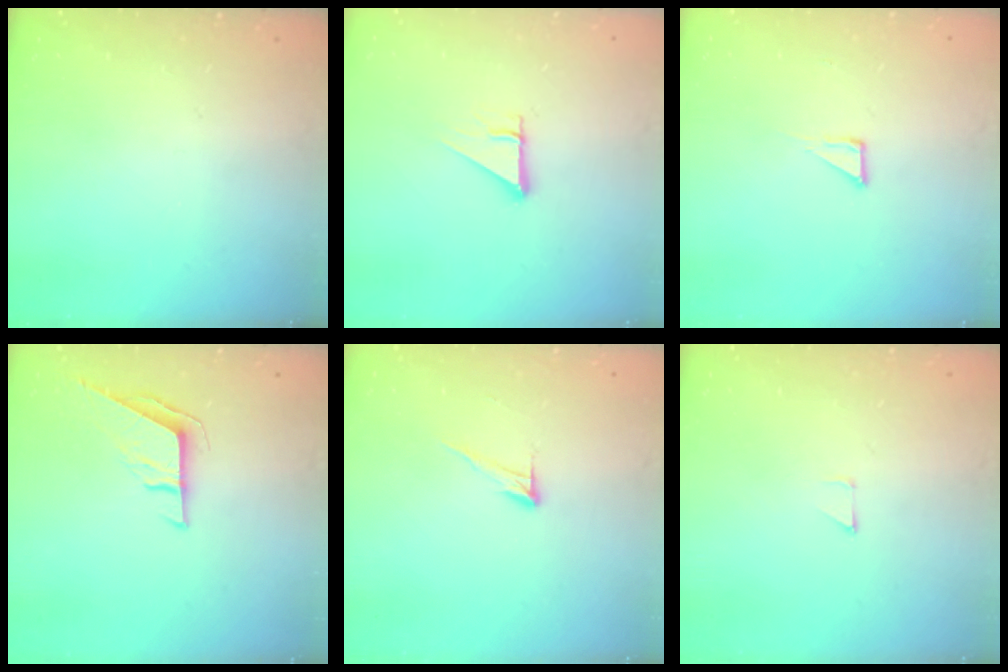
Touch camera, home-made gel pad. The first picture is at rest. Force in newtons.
{"total": 3.8, "press": 3.8, "slide": 0.3}
{"total": 2.7, "press": 2.7, "slide": 0.2}
{"total": 6.0, "press": 5.9, "slide": 0.9}
{"total": 6.6, "press": 6.6, "slide": 0.3}
{"total": 2.6, "press": 2.6, "slide": 0.2}